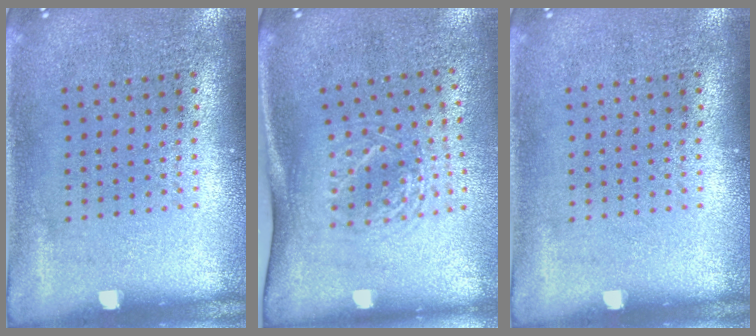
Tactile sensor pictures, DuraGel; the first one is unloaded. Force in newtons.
{"total": 1.7, "press": 1.3, "slide": 1.2}
{"total": 0.0}